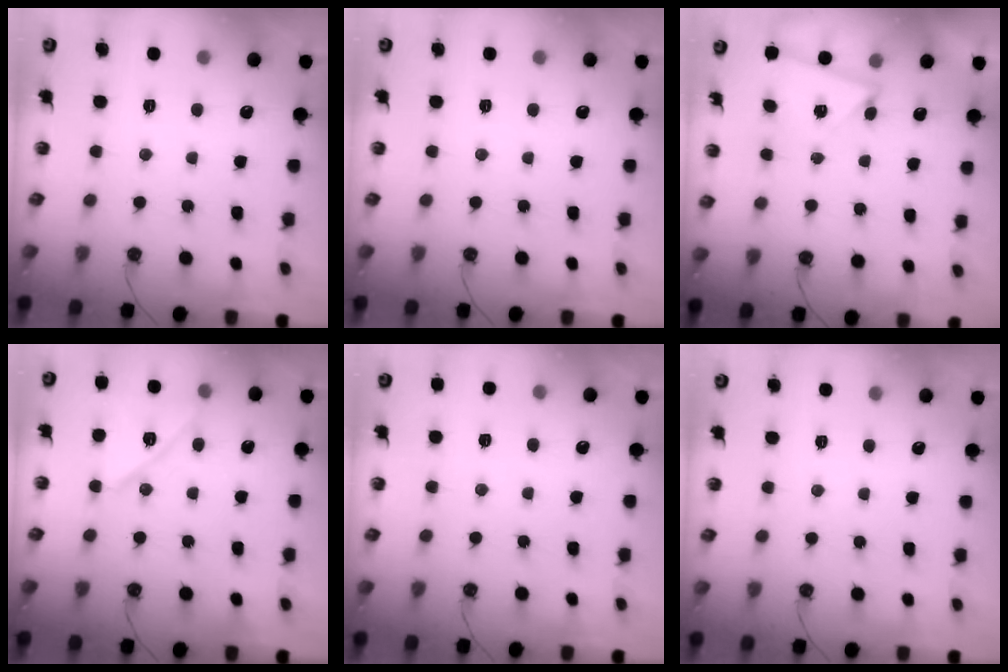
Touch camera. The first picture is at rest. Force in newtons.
{"total": 0.0}
{"total": 2.7, "press": 2.0, "slide": 1.7}
{"total": 12.3, "press": 12.3, "slide": 0.6}
{"total": 1.7, "press": 1.7, "slide": 0.4}
{"total": 0.0}